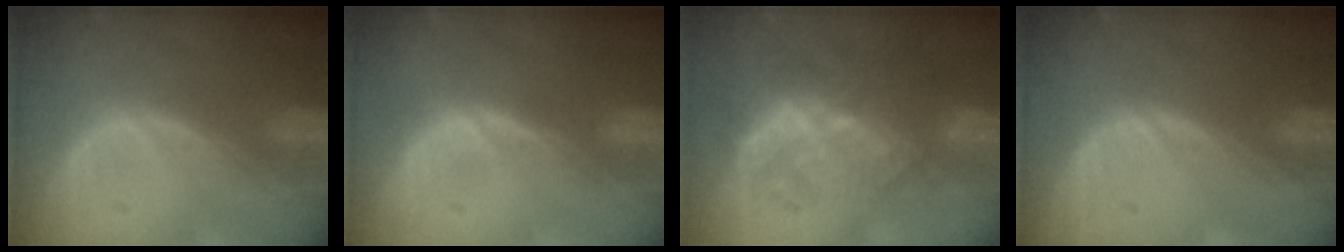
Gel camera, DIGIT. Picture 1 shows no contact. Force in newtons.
{"total": 1.0, "press": 1.0, "slide": 0.1}
{"total": 9.6, "press": 8.6, "slide": 4.4}
{"total": 0.0}